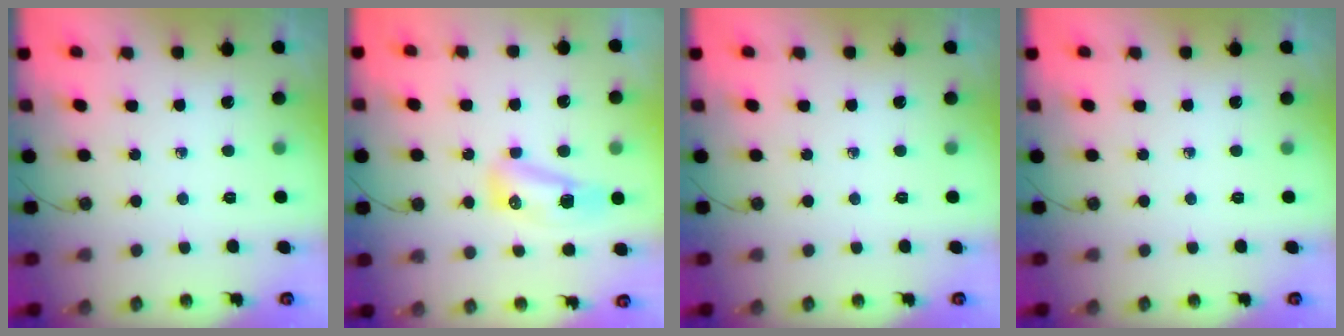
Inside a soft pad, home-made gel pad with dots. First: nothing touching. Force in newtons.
{"total": 9.0, "press": 8.9, "slide": 1.8}
{"total": 0.0}
{"total": 0.0}